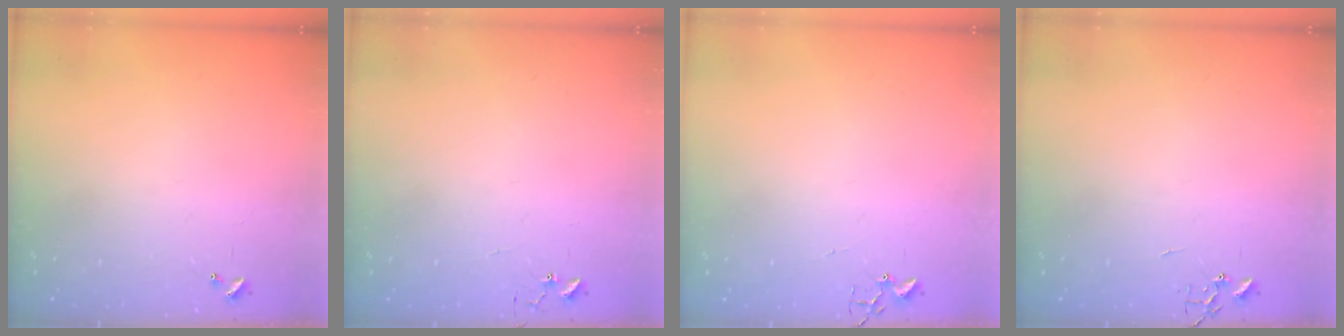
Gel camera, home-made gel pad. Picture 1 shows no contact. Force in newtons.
{"total": 4.8, "press": 4.8, "slide": 0.2}
{"total": 1.7, "press": 1.6, "slide": 0.2}
{"total": 0.0}